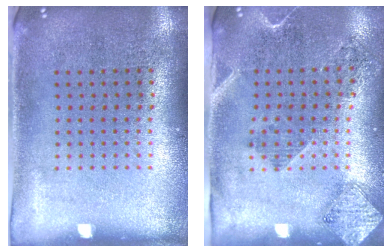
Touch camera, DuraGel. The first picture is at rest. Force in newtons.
{"total": 1.7, "press": 1.4, "slide": 1.0}